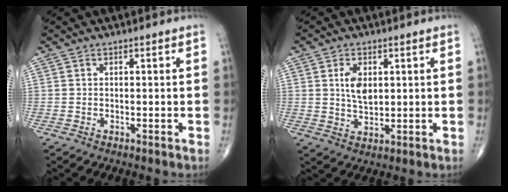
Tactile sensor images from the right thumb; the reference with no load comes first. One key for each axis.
{"total": 5.5, "fx": 1.4, "fy": 3.2, "fz": 4.2, "tx": -0.068, "ty": -0.011, "tz": 0.027}